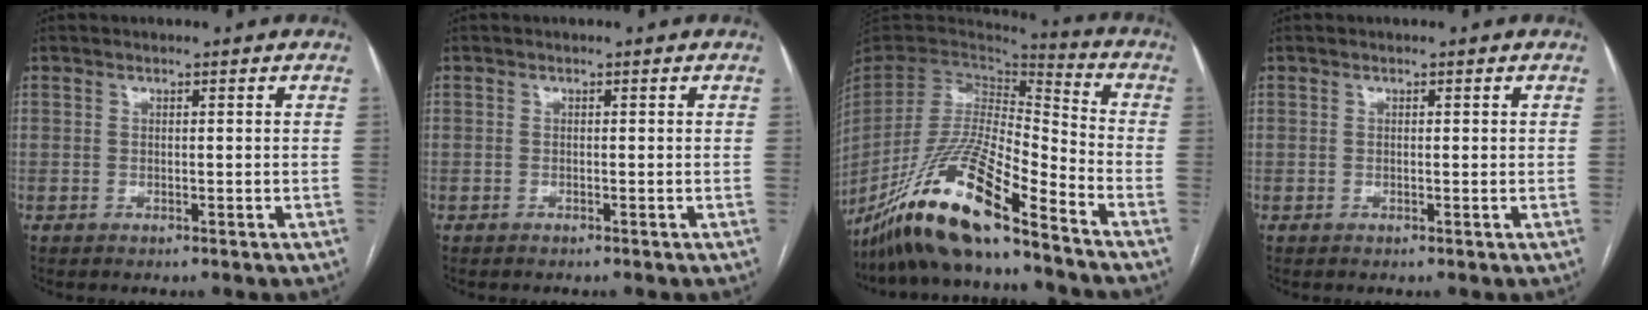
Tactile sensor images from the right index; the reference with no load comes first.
{"total": 0.0}
{"total": 19.4, "force": [-14.4, 1.7, 12.8], "torque": [-0.272, -0.033, -0.274]}
{"total": 0.0}